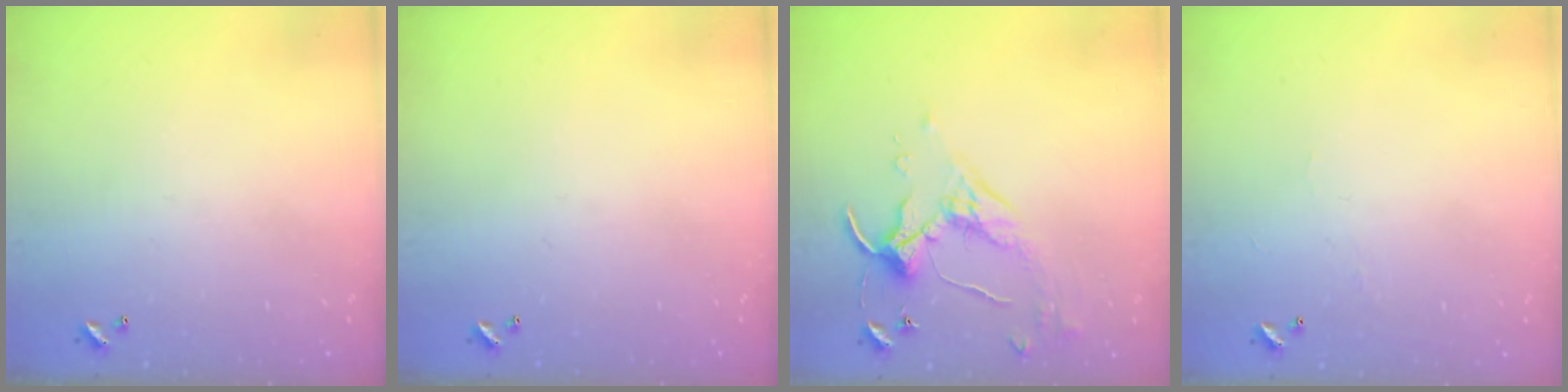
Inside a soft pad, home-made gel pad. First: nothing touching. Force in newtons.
{"total": 0.0}
{"total": 4.0, "press": 3.9, "slide": 0.6}
{"total": 0.8, "press": 0.7, "slide": 0.5}